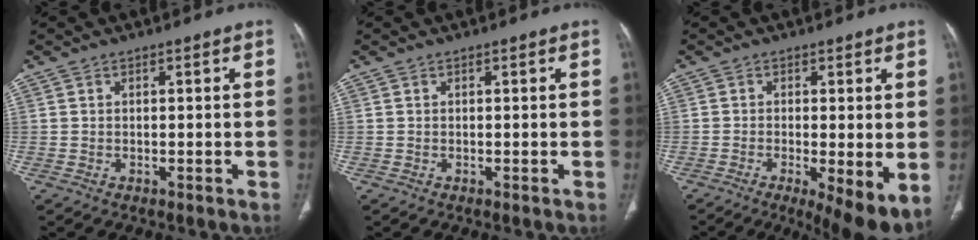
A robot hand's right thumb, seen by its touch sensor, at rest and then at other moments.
{"total": 0.0}
{"total": 9.1, "force": [-2.6, 2.2, 8.4], "torque": [-0.127, -0.023, -0.039]}